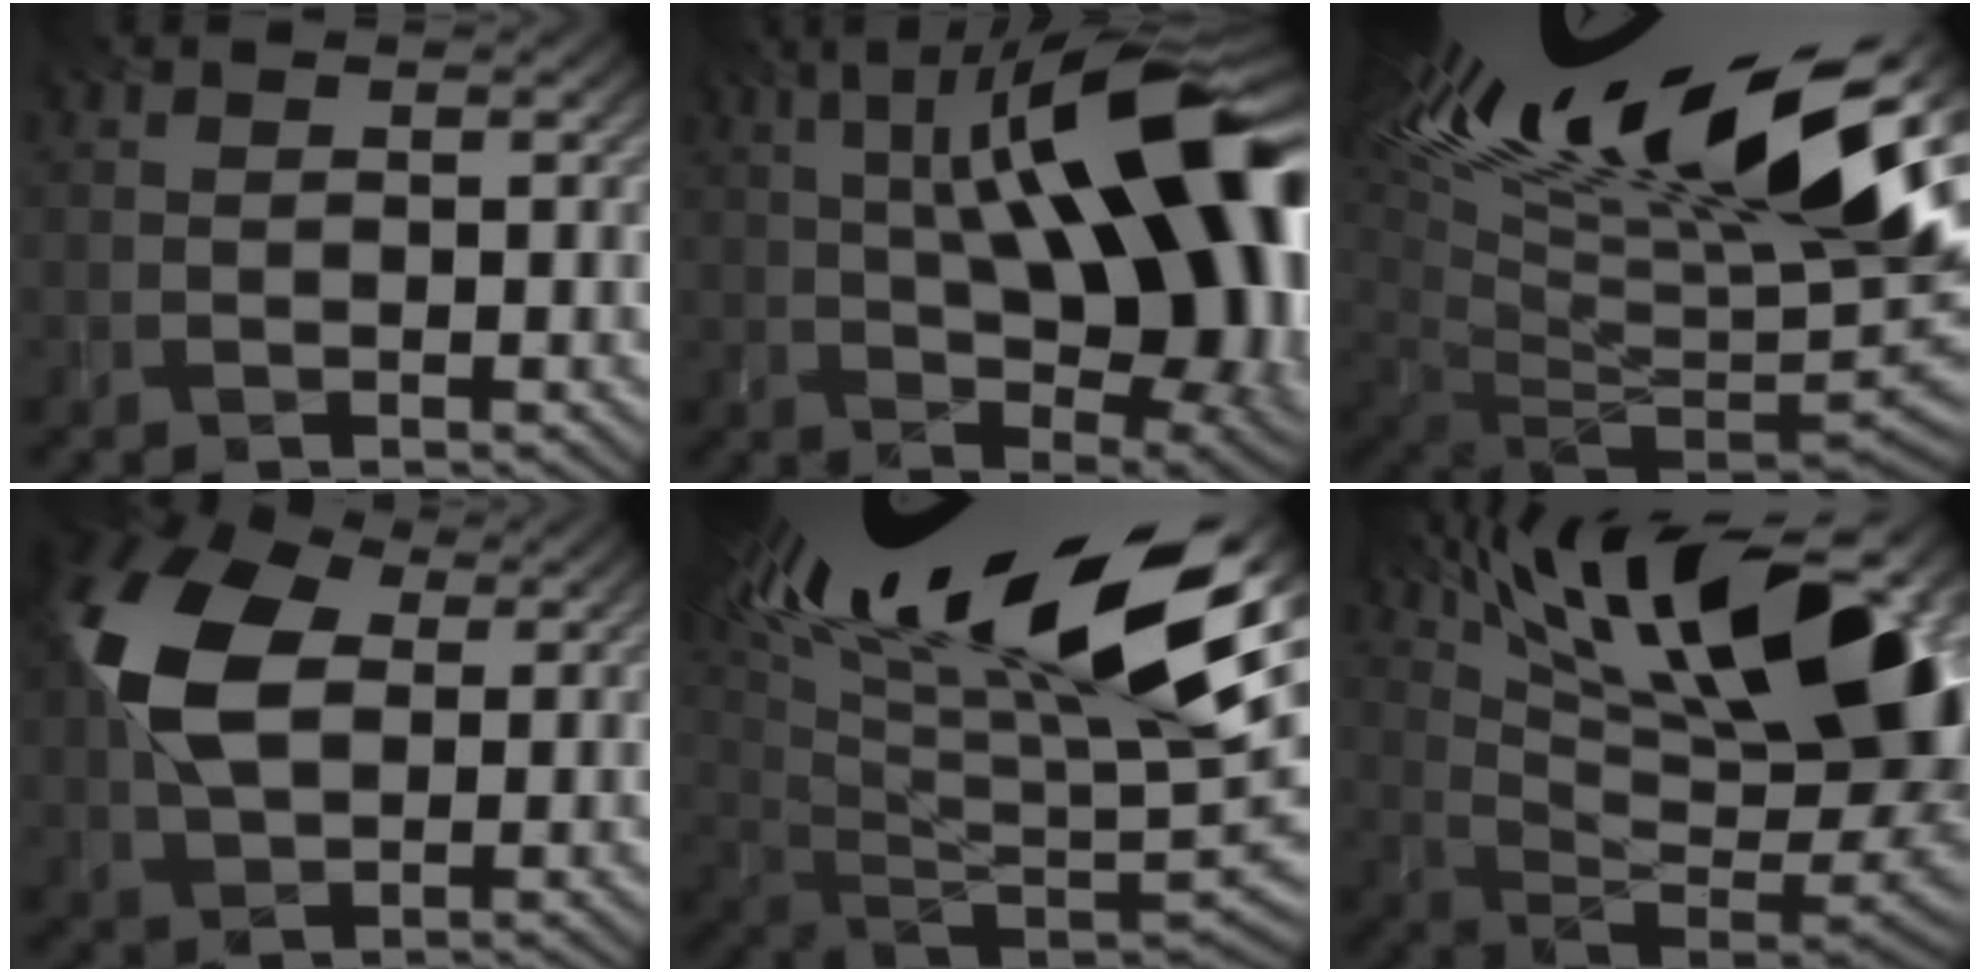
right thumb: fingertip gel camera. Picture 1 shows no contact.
{"total": 20.5, "force": [3.9, 7.8, 18.6], "torque": [-0.267, 0.048, 0.056]}
{"total": 20.4, "force": [9.9, 6.9, 16.4], "torque": [-0.245, 0.022, 0.182]}
{"total": 12.2, "force": [2.5, 7.6, 9.2], "torque": [-0.221, 0.021, 0.038]}
{"total": 21.7, "force": [12.2, 6.4, 16.8], "torque": [-0.266, 0.033, 0.202]}
{"total": 18.8, "force": [8.6, 6.0, 15.6], "torque": [-0.248, 0.020, 0.152]}